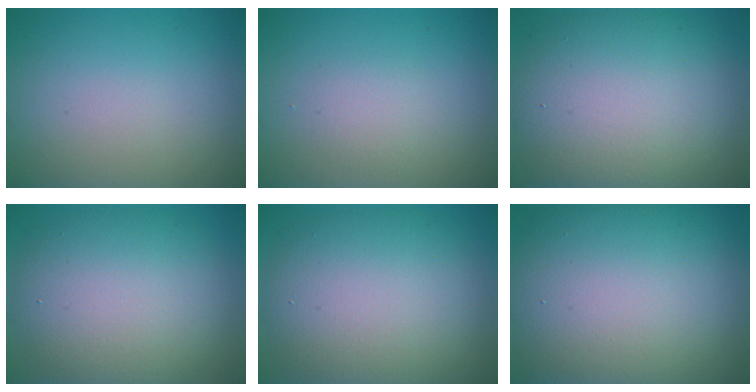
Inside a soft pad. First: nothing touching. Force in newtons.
{"total": 1.5, "press": 1.5, "slide": 0.0}
{"total": 12.0, "press": 12.0, "slide": 0.7}
{"total": 9.6, "press": 9.6, "slide": 0.6}
{"total": 10.3, "press": 10.3, "slide": 0.2}
{"total": 16.2, "press": 16.2, "slide": 0.6}